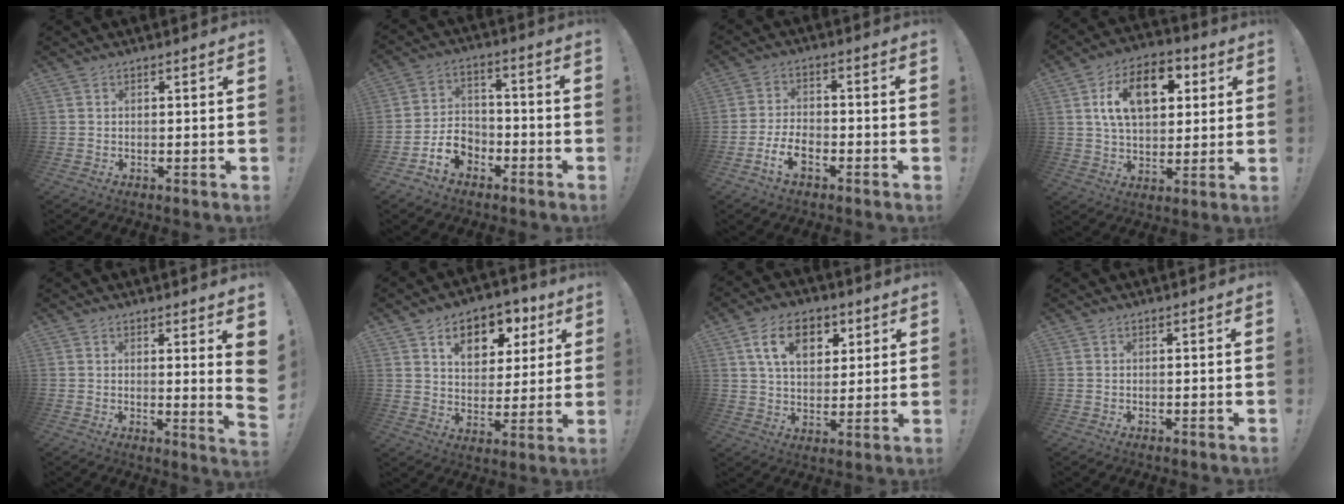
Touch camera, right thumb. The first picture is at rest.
{"total": 9.4, "force": [-5.5, 6.6, 3.9], "torque": [-0.067, 0.036, -0.097]}
{"total": 7.1, "force": [-4.2, 3.5, 4.5], "torque": [-0.098, 0.013, -0.075]}
{"total": 16.1, "force": [5.3, 10.1, 11.4], "torque": [-0.176, 0.001, 0.094]}
{"total": 5.1, "force": [2.1, -0.6, 4.6], "torque": [-0.050, -0.035, 0.032]}
{"total": 11.9, "force": [6.2, 7.8, 6.5], "torque": [-0.092, -0.029, 0.110]}
{"total": 13.4, "force": [5.7, 8.8, 8.3], "torque": [-0.131, -0.003, 0.106]}
{"total": 0.0}